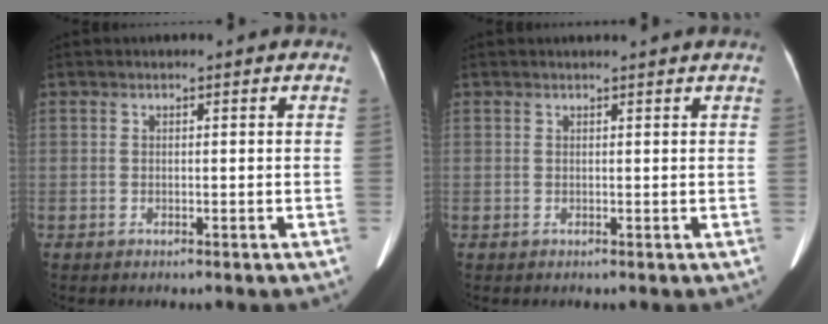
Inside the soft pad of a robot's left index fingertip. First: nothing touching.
{"total": 2.5, "force": [2.4, -0.3, 0.7], "torque": [-0.009, 0.008, 0.028]}